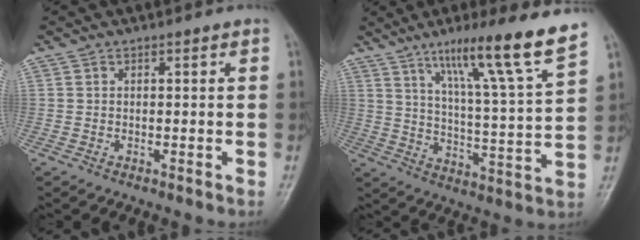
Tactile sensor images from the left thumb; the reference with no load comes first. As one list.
[{"total": 16.6, "force": [10.9, 0.0, 12.5], "torque": [-0.185, -0.055, 0.170]}]